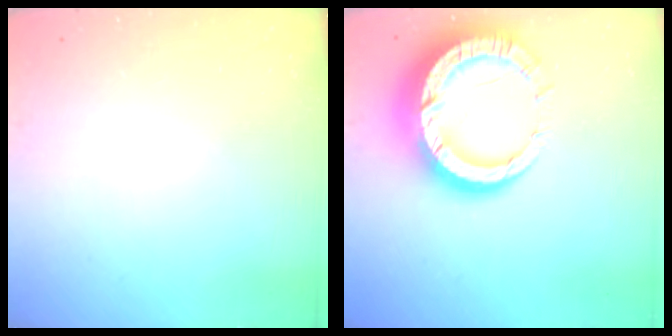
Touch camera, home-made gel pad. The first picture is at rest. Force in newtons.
{"total": 17.1, "press": 17.0, "slide": 1.9}